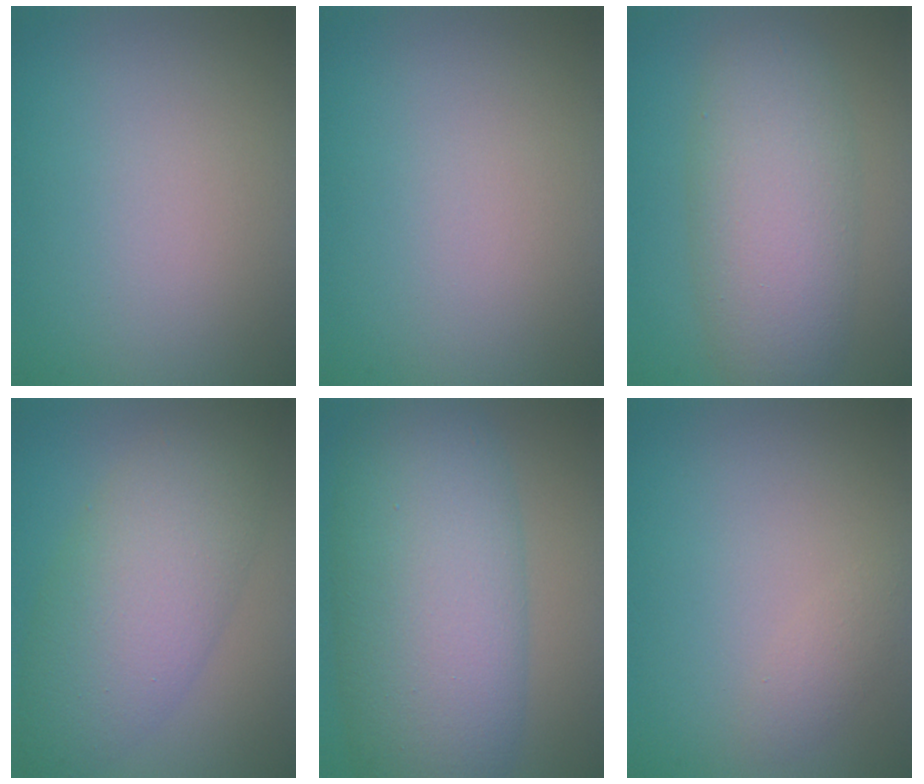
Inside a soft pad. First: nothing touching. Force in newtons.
{"total": 0.0}
{"total": 7.0, "press": 7.0, "slide": 0.3}
{"total": 7.5, "press": 7.5, "slide": 0.2}
{"total": 11.8, "press": 11.8, "slide": 0.2}
{"total": 1.1, "press": 1.1, "slide": 0.1}